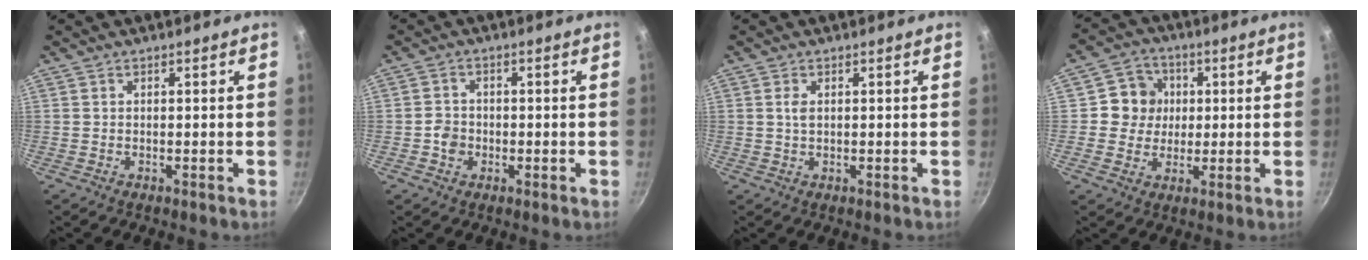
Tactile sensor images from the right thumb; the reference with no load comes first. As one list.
[{"total": 3.2, "force": [-0.9, 2.7, 1.3], "torque": [-0.012, 0.015, -0.020]}, {"total": 1.9, "force": [0.5, 1.1, 1.5], "torque": [-0.028, 0.000, 0.009]}, {"total": 7.6, "force": [1.0, 7.3, 2.1], "torque": [0.007, 0.007, 0.004]}]